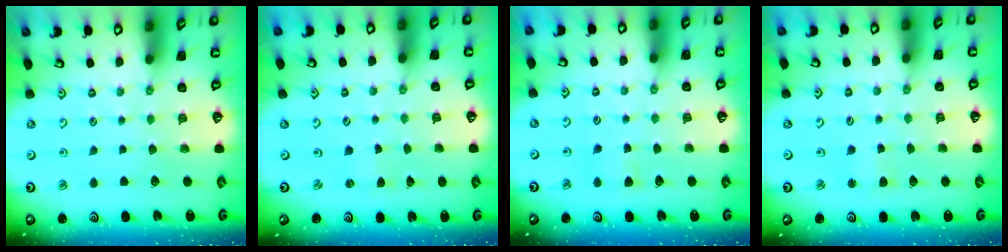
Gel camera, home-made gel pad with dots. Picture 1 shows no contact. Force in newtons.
{"total": 0.5, "press": 0.5, "slide": 0.1}
{"total": 4.4, "press": 4.3, "slide": 0.7}
{"total": 2.5, "press": 2.5, "slide": 0.3}